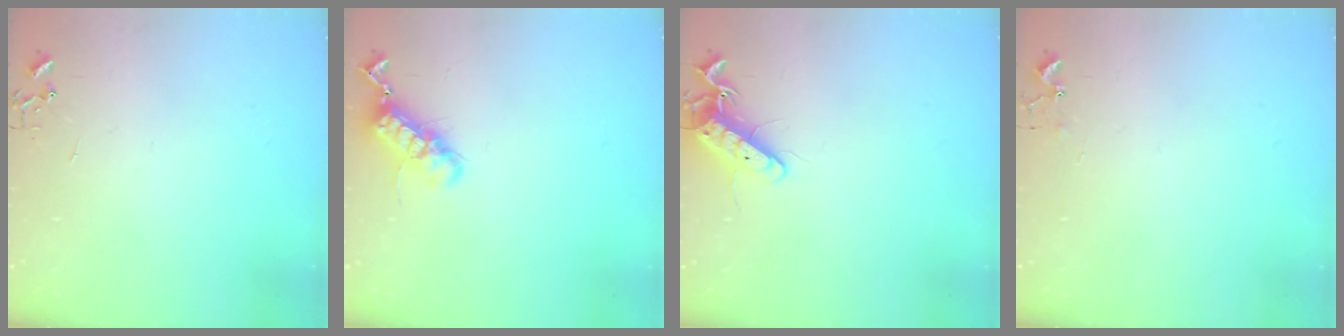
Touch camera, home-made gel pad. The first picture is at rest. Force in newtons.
{"total": 12.5, "press": 12.5, "slide": 0.9}
{"total": 12.5, "press": 12.4, "slide": 1.0}
{"total": 5.6, "press": 5.5, "slide": 0.6}